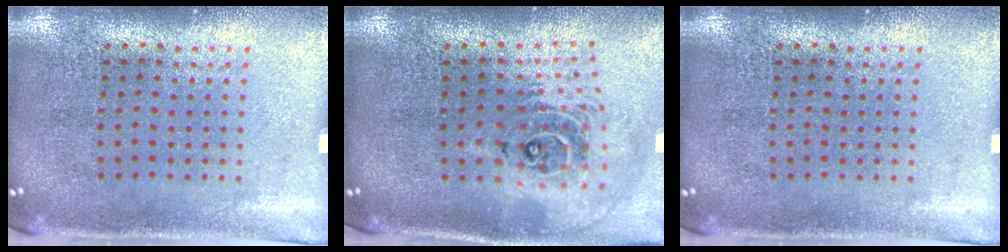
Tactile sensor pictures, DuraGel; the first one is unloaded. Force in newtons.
{"total": 2.4, "press": 1.8, "slide": 1.6}
{"total": 0.0}